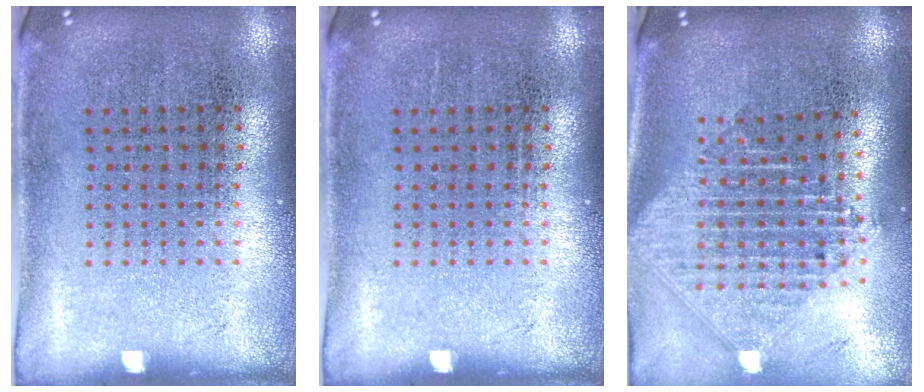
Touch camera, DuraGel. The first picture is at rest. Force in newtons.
{"total": 0.0}
{"total": 2.5, "press": 1.9, "slide": 1.5}